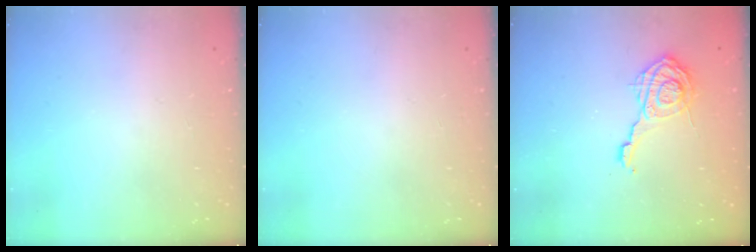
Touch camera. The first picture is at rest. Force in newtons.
{"total": 0.0}
{"total": 11.2, "press": 11.2, "slide": 1.3}